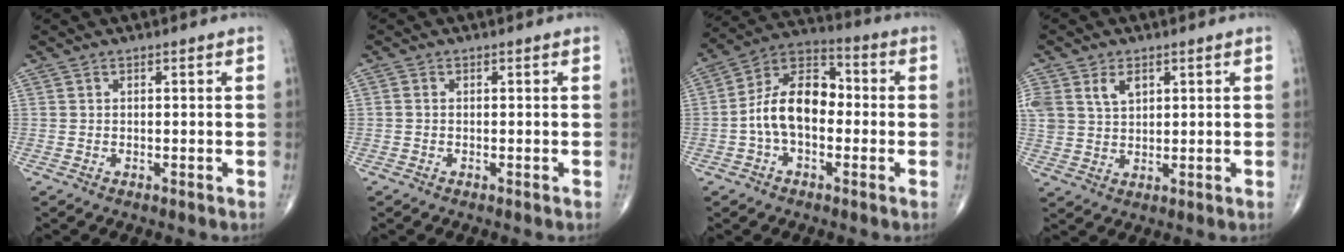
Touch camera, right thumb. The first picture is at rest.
{"total": 0.5, "force": [-0.1, 0.4, 0.4], "torque": [-0.006, 0.000, -0.006]}
{"total": 12.8, "force": [-1.4, 7.9, 10.0], "torque": [-0.164, 0.042, -0.037]}
{"total": 7.9, "force": [3.3, 5.4, 4.7], "torque": [-0.093, -0.004, 0.072]}